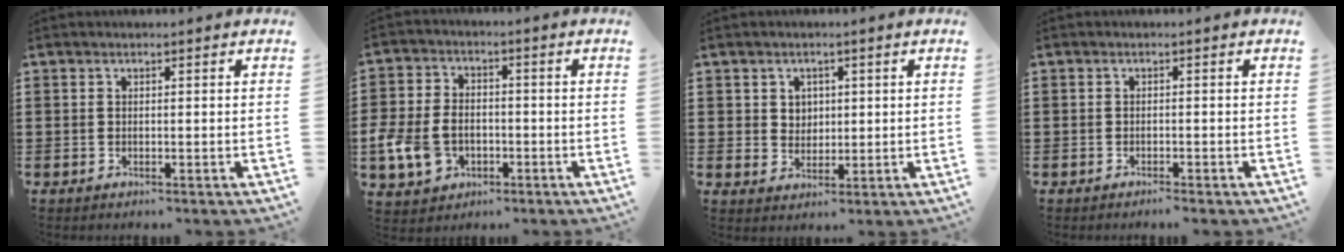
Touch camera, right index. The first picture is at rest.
{"total": 7.2, "force": [-2.0, 5.6, 4.2], "torque": [-0.121, 0.007, -0.043]}
{"total": 3.0, "force": [1.4, 2.7, 0.5], "torque": [-0.020, 0.012, 0.024]}
{"total": 0.8, "force": [-0.7, 0.0, 0.3], "torque": [-0.007, -0.003, -0.014]}